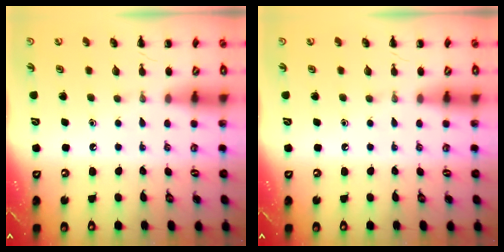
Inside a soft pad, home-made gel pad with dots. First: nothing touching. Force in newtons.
{"total": 0.0}